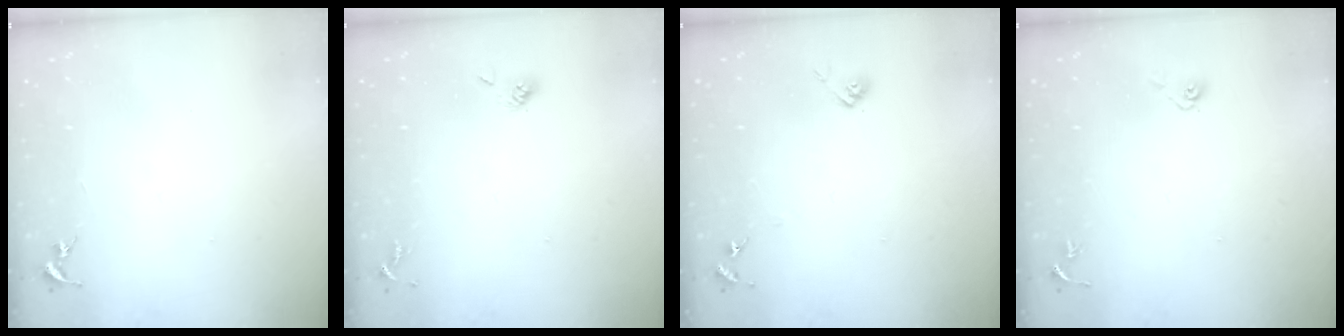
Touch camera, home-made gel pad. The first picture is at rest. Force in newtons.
{"total": 4.6, "press": 4.1, "slide": 2.2}
{"total": 6.2, "press": 6.2, "slide": 0.5}
{"total": 3.9, "press": 3.3, "slide": 2.0}